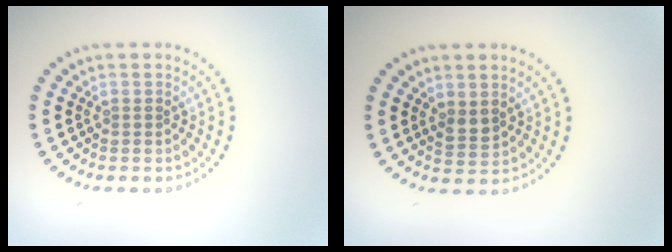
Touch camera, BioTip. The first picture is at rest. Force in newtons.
{"total": 1.4, "press": 1.3, "slide": 0.5}